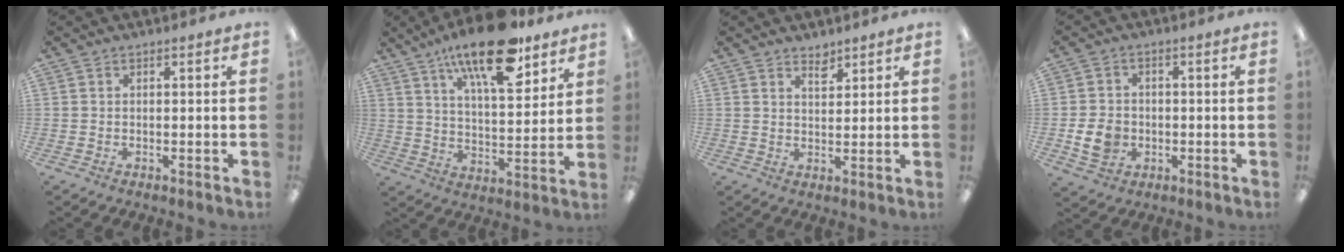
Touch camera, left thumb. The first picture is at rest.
{"total": 18.6, "force": [12.8, 6.5, 11.9], "torque": [-0.194, -0.062, 0.210]}
{"total": 3.4, "force": [2.9, 1.3, 1.0], "torque": [0.000, -0.022, 0.050]}
{"total": 6.3, "force": [-1.4, 5.2, 3.4], "torque": [-0.060, 0.001, -0.027]}